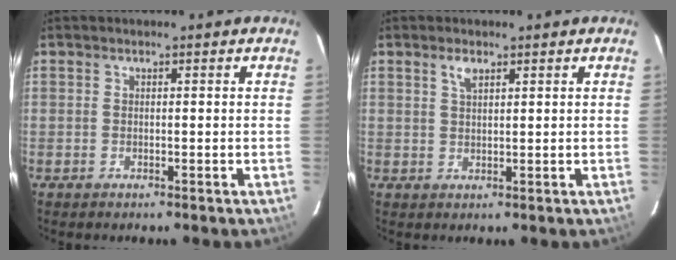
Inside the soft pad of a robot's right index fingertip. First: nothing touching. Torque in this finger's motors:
{"motor_torque": [0.20, 0.10, 0.05, 0.02]}